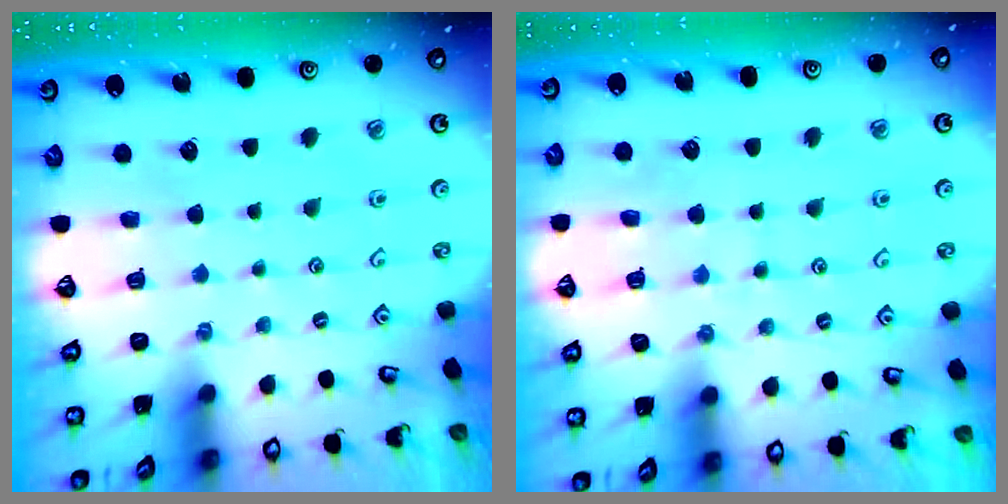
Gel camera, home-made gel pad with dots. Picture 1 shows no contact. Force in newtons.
{"total": 6.9, "press": 6.9, "slide": 0.8}